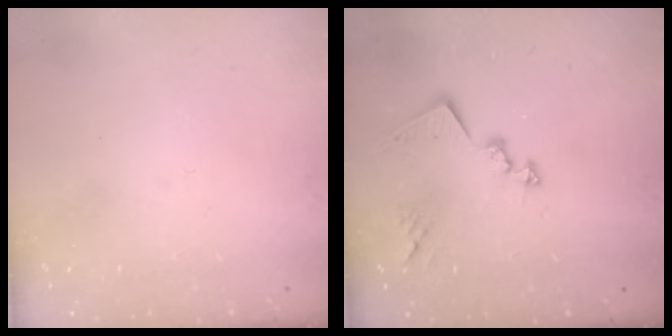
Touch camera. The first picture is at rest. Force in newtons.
{"total": 14.6, "press": 14.6, "slide": 0.9}